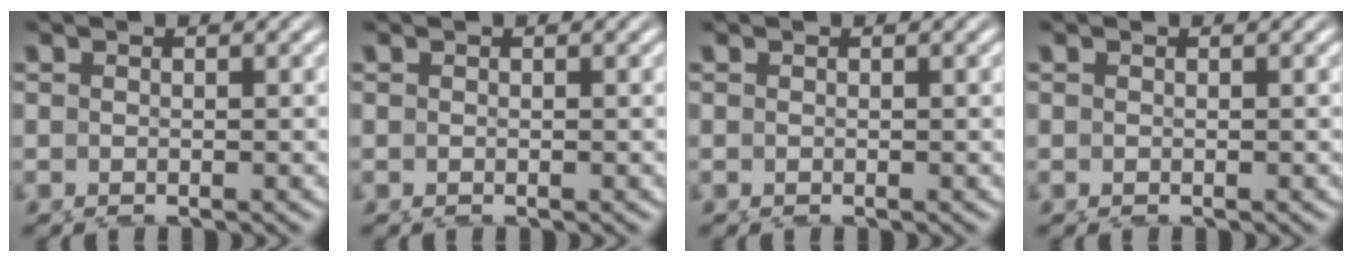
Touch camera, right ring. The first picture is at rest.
{"total": 0.0}
{"total": 0.0}
{"total": 0.0}